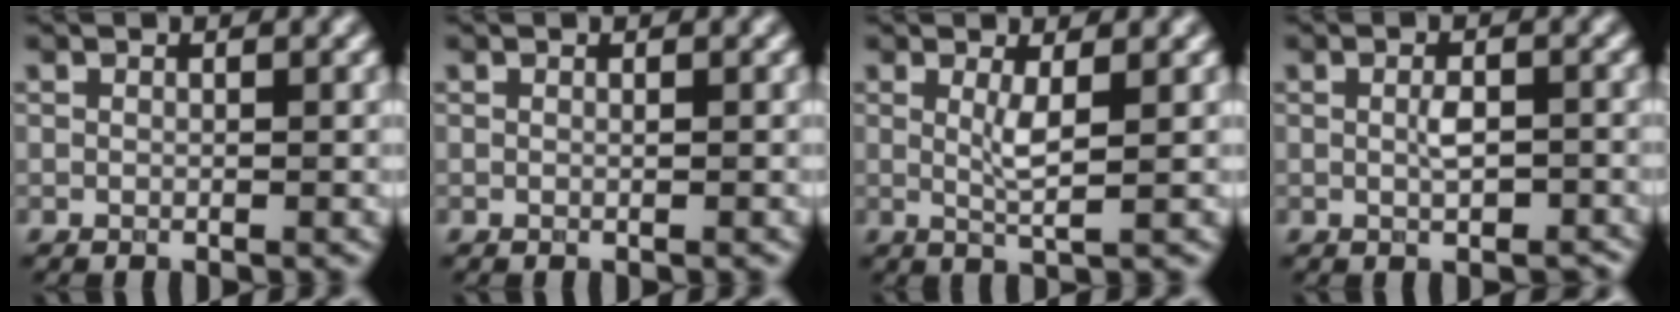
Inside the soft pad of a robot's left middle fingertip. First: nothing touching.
{"total": 0.0}
{"total": 2.3, "force": [0.5, 0.3, 2.3], "torque": [-0.045, -0.007, 0.009]}
{"total": 2.2, "force": [-0.4, 1.1, 1.9], "torque": [-0.035, -0.003, -0.005]}